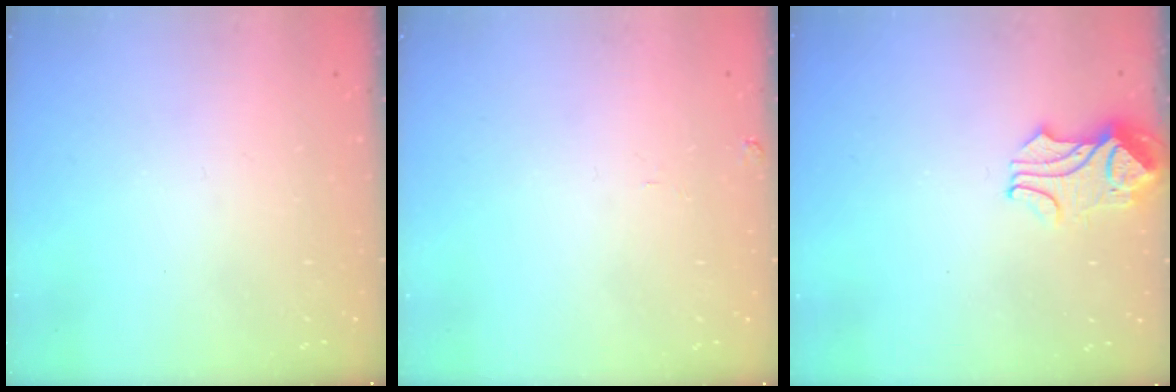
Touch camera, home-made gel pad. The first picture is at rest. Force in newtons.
{"total": 1.3, "press": 1.3, "slide": 0.3}
{"total": 2.3, "press": 2.3, "slide": 0.5}